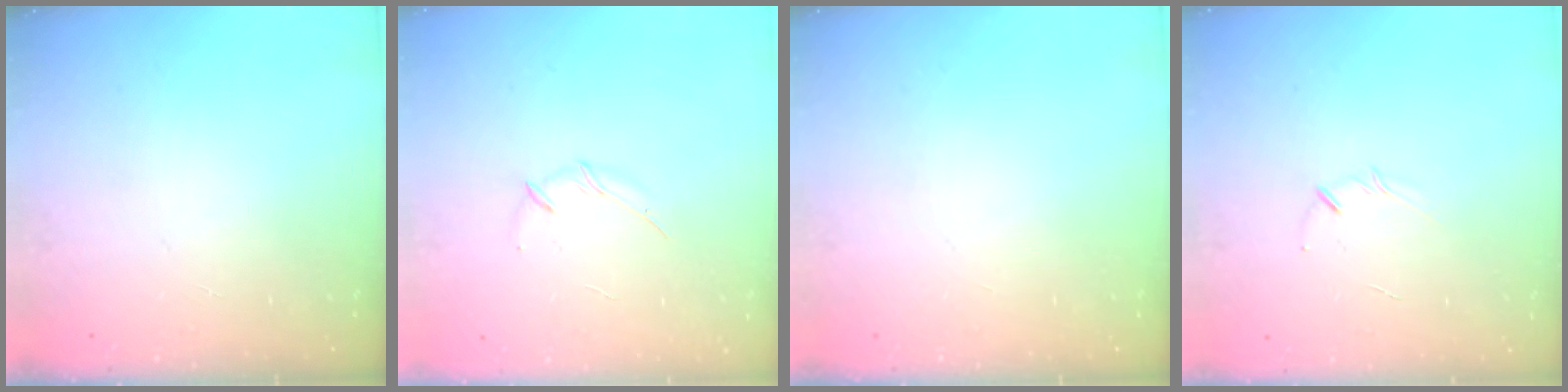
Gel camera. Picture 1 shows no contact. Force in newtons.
{"total": 3.0, "press": 2.9, "slide": 0.8}
{"total": 0.0}
{"total": 3.1, "press": 3.0, "slide": 0.7}